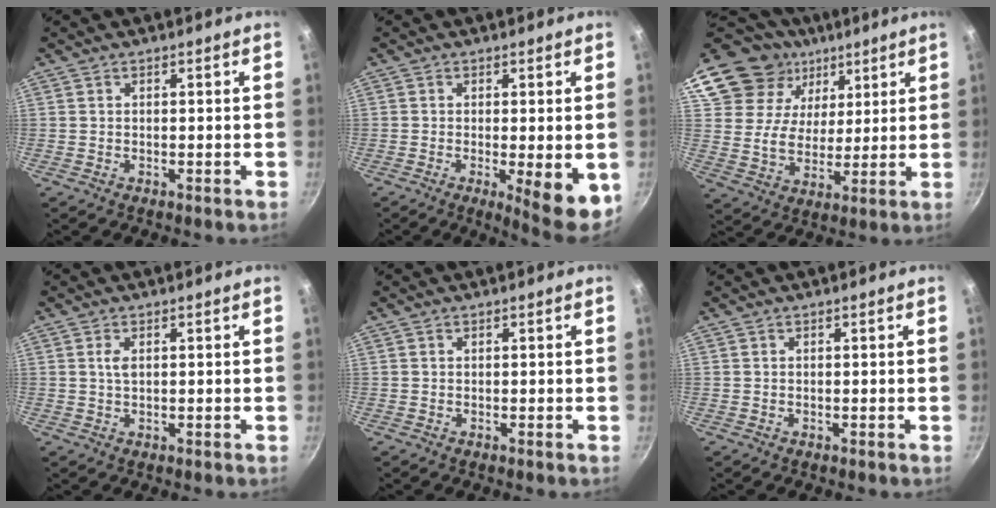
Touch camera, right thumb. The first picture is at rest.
{"total": 8.9, "force": [-2.0, 2.0, 8.4], "torque": [-0.101, -0.009, -0.018]}
{"total": 19.9, "force": [12.3, 13.8, 7.4], "torque": [-0.129, -0.022, 0.227]}
{"total": 1.7, "force": [0.5, 0.8, 1.5], "torque": [-0.028, -0.001, 0.010]}
{"total": 0.0}
{"total": 0.0}